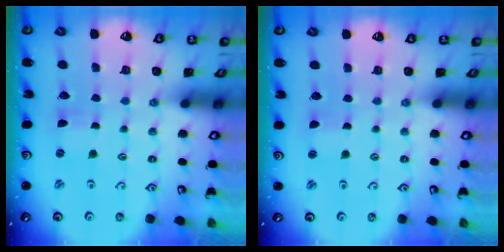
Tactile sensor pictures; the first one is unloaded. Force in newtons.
{"total": 0.5, "press": 0.5, "slide": 0.0}